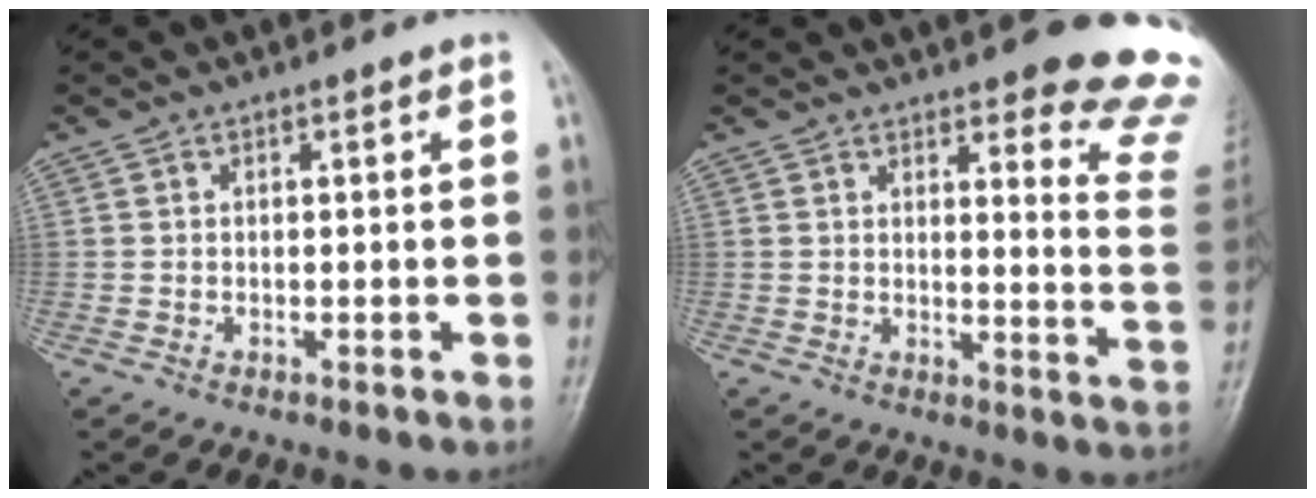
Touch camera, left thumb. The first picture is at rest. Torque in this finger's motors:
{"motor_torque": [1.32, 1.25, 1.22, -1.54, 0.07]}